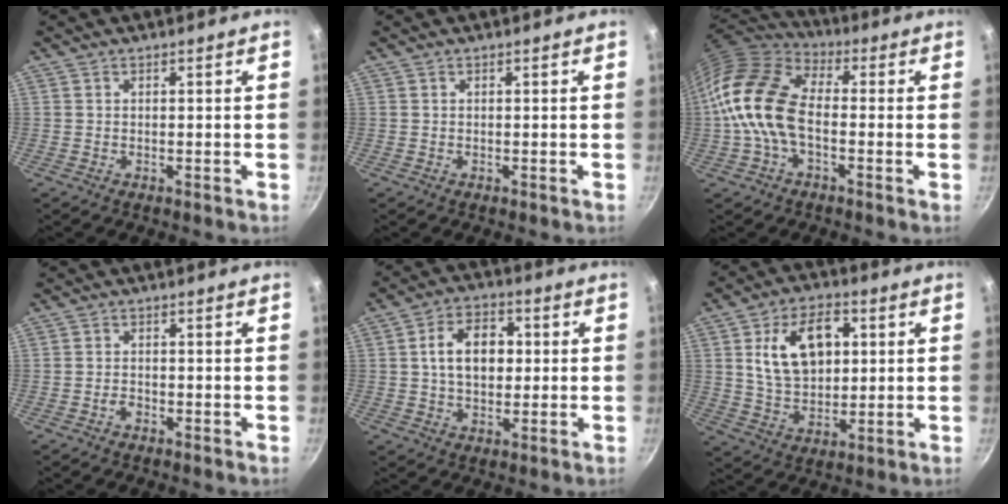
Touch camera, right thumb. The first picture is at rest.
{"total": 0.0}
{"total": 14.5, "force": [-1.7, 8.8, 11.5], "torque": [-0.206, 0.033, -0.053]}
{"total": 1.4, "force": [-0.8, 0.9, 0.7], "torque": [-0.012, 0.010, -0.015]}
{"total": 10.3, "force": [1.1, 7.1, 7.4], "torque": [-0.095, 0.014, 0.010]}
{"total": 14.7, "force": [3.4, 9.8, 10.5], "torque": [-0.147, -0.002, 0.059]}